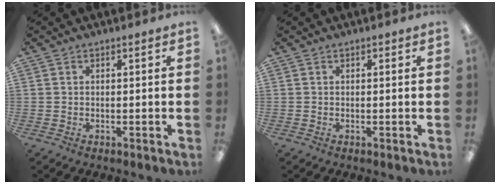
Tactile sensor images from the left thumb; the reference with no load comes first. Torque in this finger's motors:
{"motor_torque": [0.16, 0.00, -0.31, 0.12, 0.02]}